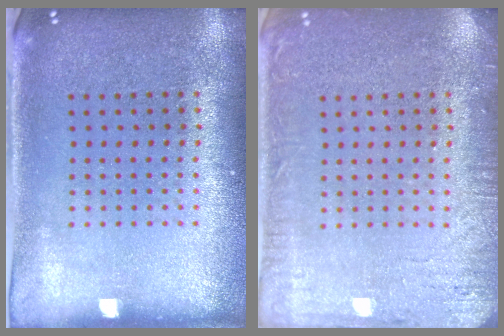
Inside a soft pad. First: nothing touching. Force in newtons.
{"total": 3.1, "press": 3.1, "slide": 0.3}